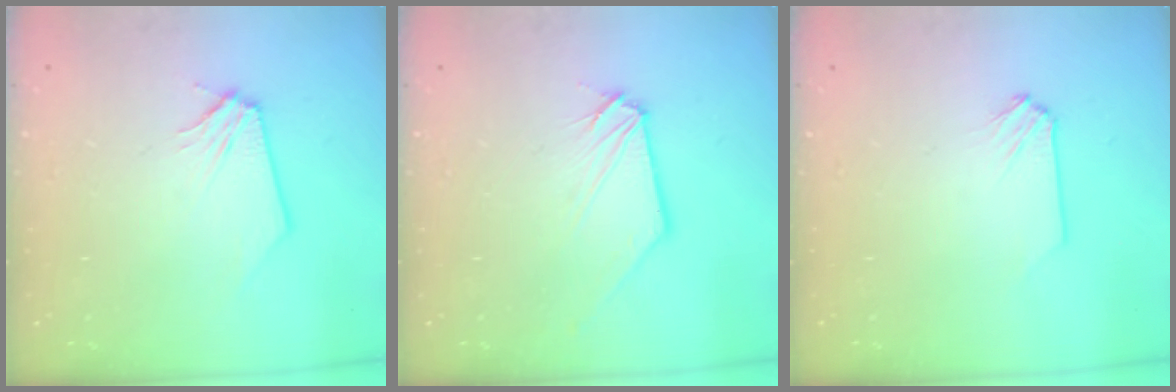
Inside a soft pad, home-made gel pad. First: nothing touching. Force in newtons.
{"total": 0.8, "press": 0.8, "slide": 0.1}
{"total": 0.0}